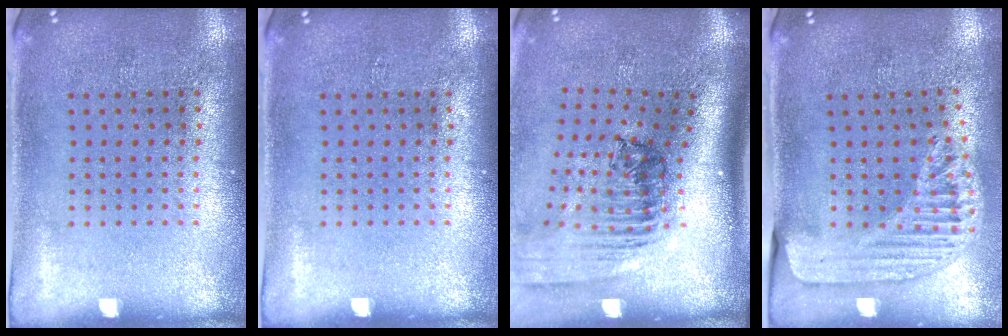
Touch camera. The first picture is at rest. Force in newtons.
{"total": 0.0}
{"total": 2.5, "press": 1.8, "slide": 1.8}
{"total": 1.5, "press": 1.5, "slide": 0.3}